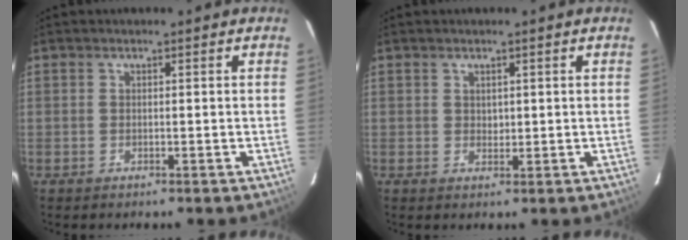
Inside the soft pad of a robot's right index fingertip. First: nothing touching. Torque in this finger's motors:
{"motor_torque": [0.13, 0.09, 0.02, 0.00]}